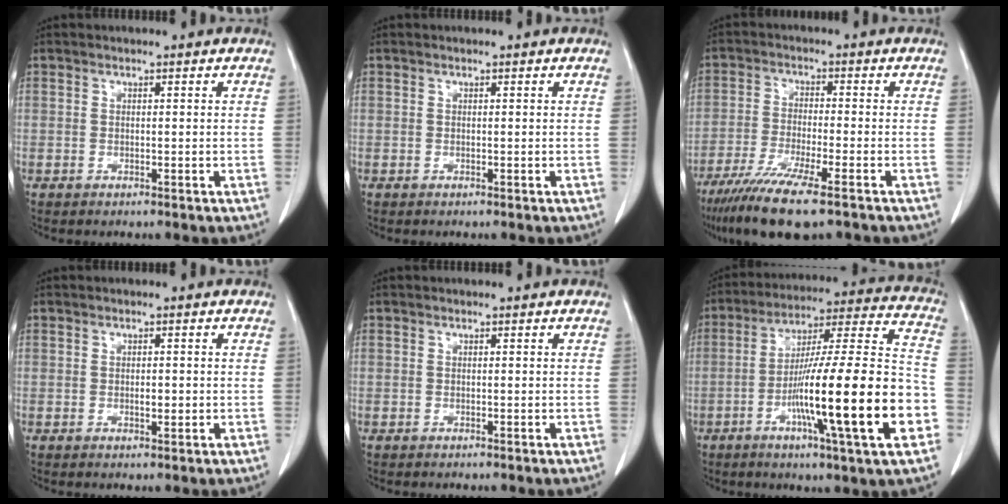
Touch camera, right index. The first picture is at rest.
{"total": 0.0}
{"total": 11.7, "force": [-8.3, 1.0, 8.2], "torque": [-0.143, -0.031, -0.138]}
{"total": 1.4, "force": [-0.1, 0.6, 1.2], "torque": [-0.019, 0.000, 0.000]}
{"total": 0.0}
{"total": 23.5, "force": [-7.1, 0.6, 22.4], "torque": [-0.323, -0.005, -0.118]}